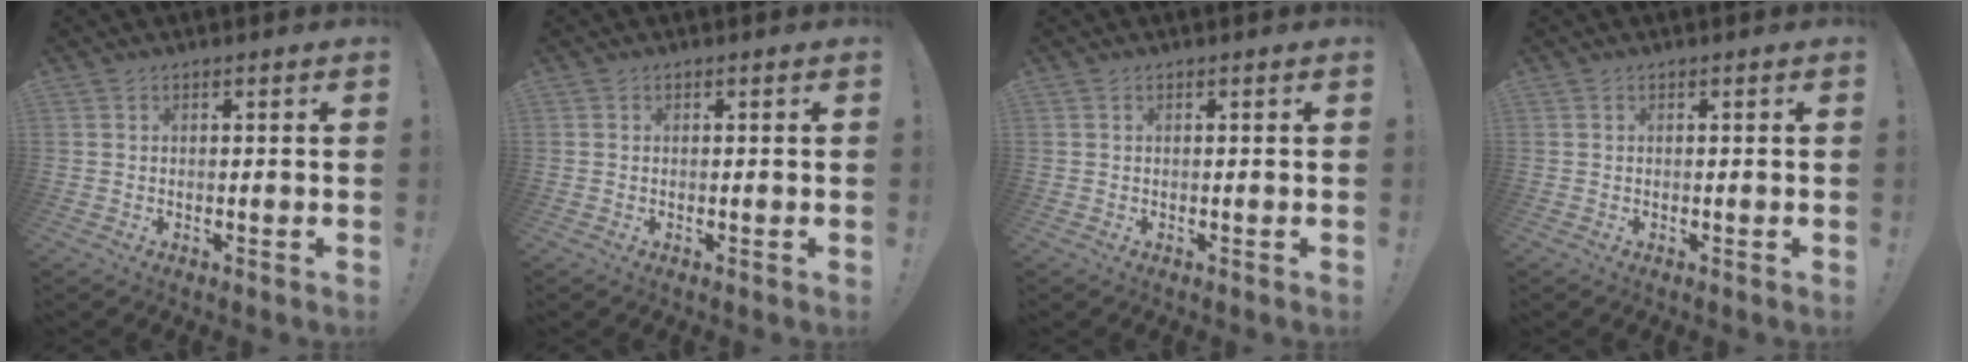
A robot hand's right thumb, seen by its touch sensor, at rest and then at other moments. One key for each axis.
{"total": 0.0}
{"total": 0.0}
{"total": 0.0}